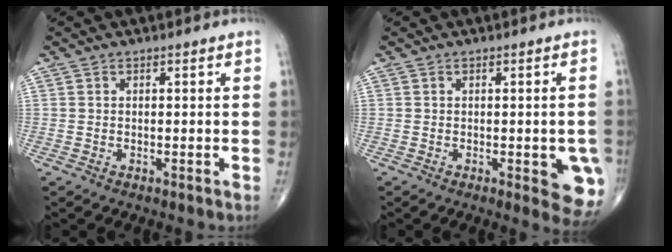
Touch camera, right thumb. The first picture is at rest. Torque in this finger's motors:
{"motor_torque": [1.18, 1.45, 0.42, -0.53, 0.18]}